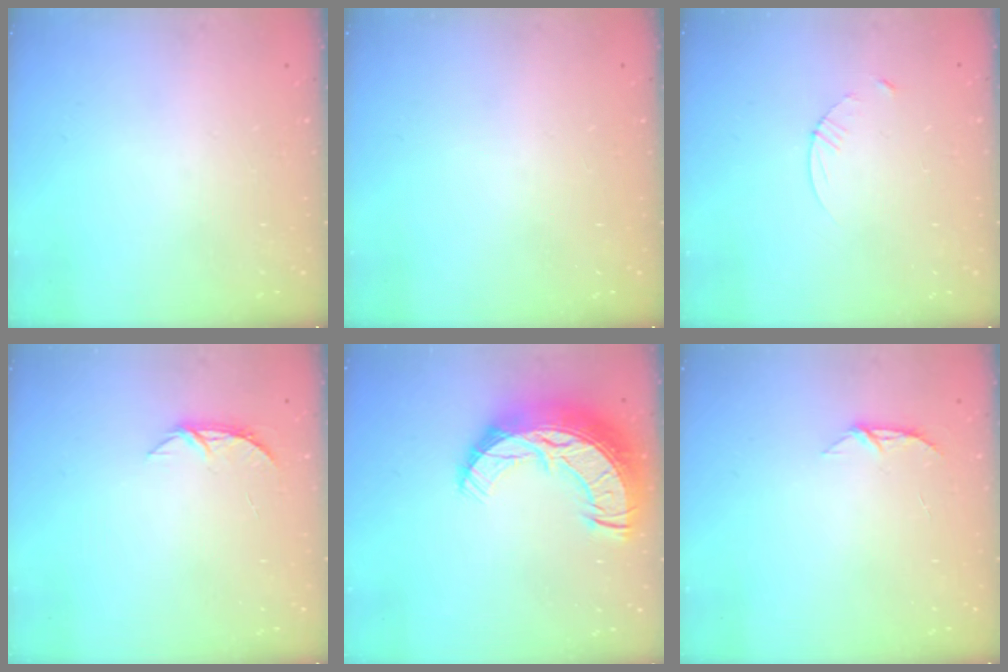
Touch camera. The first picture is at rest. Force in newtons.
{"total": 0.0}
{"total": 3.4, "press": 3.3, "slide": 0.3}
{"total": 5.7, "press": 5.6, "slide": 0.4}
{"total": 19.3, "press": 19.2, "slide": 1.4}
{"total": 4.6, "press": 4.5, "slide": 0.5}